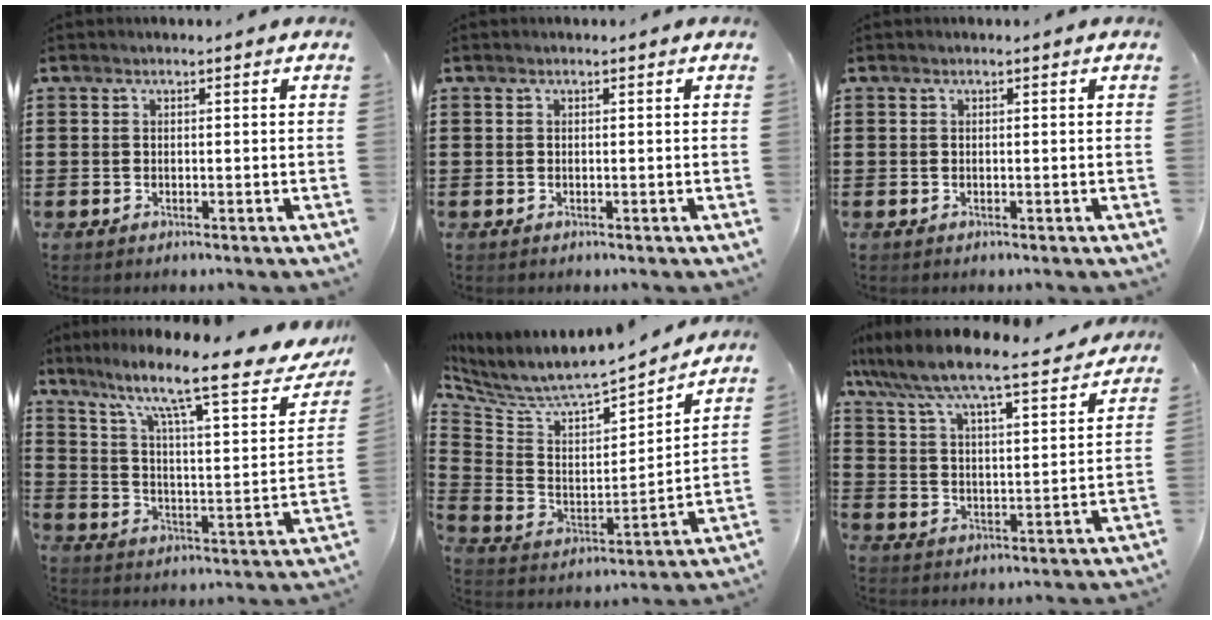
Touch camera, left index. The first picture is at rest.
{"total": 0.0}
{"total": 0.0}
{"total": 12.0, "force": [8.7, 1.6, 8.1], "torque": [-0.155, -0.062, 0.133]}
{"total": 5.9, "force": [5.5, 1.3, 1.7], "torque": [-0.066, -0.056, 0.089]}
{"total": 6.3, "force": [6.0, -0.1, 2.1], "torque": [-0.070, -0.048, 0.094]}